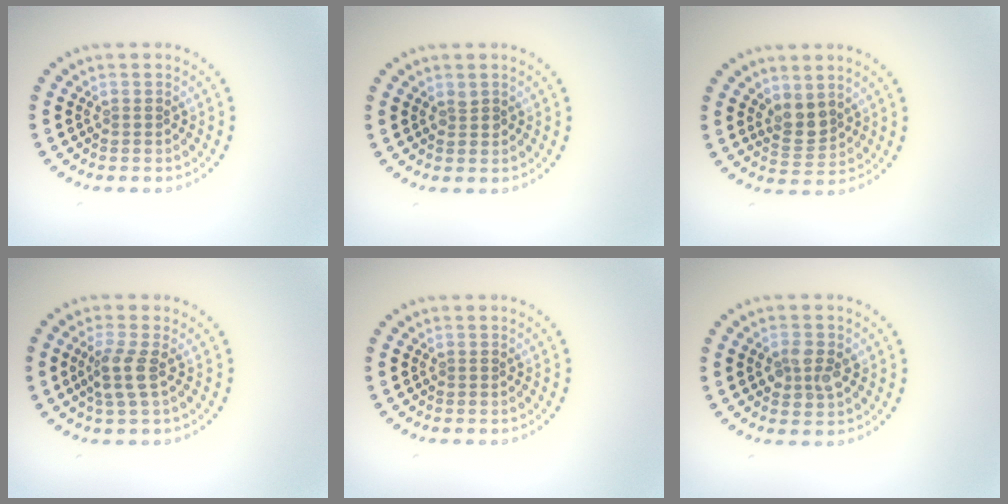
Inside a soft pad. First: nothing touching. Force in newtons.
{"total": 0.6, "press": 0.6, "slide": 0.2}
{"total": 2.5, "press": 2.1, "slide": 1.4}
{"total": 2.4, "press": 1.9, "slide": 1.5}
{"total": 0.0}
{"total": 2.5, "press": 2.5, "slide": 0.1}